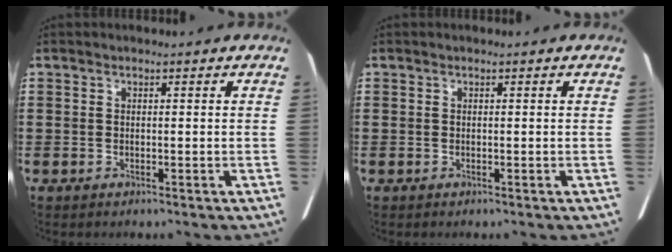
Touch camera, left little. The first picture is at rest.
{"total": 0.0}